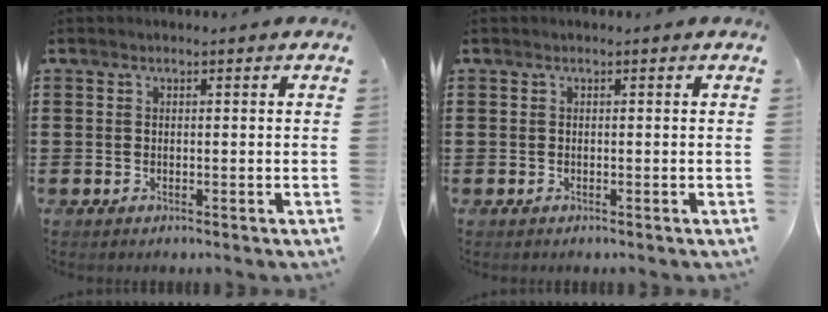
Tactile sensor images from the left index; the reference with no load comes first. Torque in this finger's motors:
{"motor_torque": [0.00, 0.00, 0.00, 0.00]}